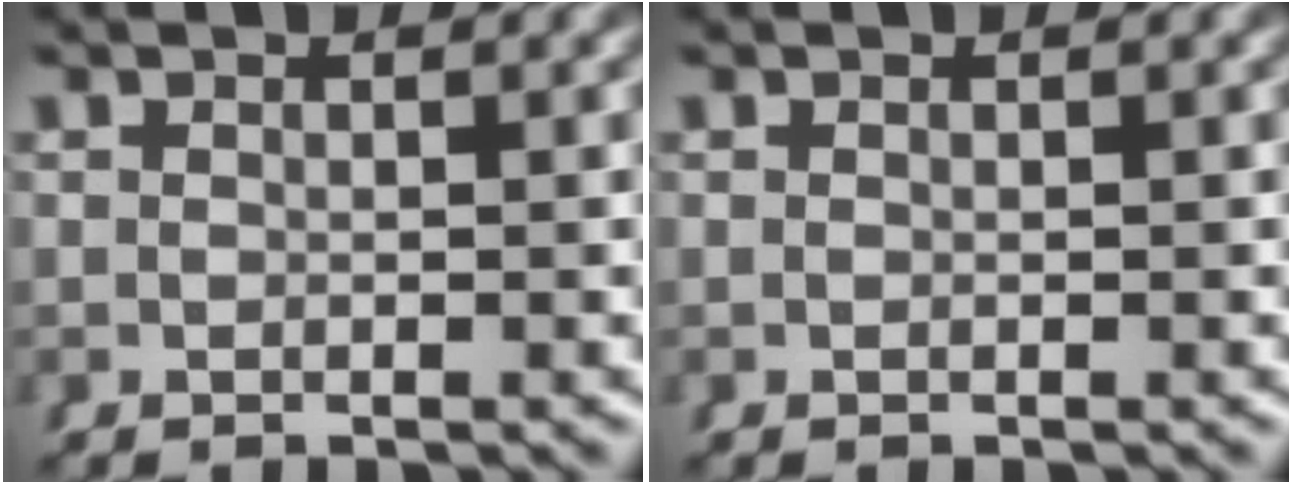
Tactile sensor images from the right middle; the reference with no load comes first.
{"total": 0.0}